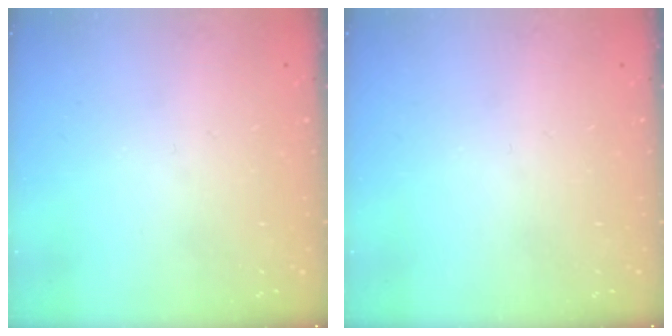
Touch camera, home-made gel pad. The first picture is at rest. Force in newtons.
{"total": 0.0}